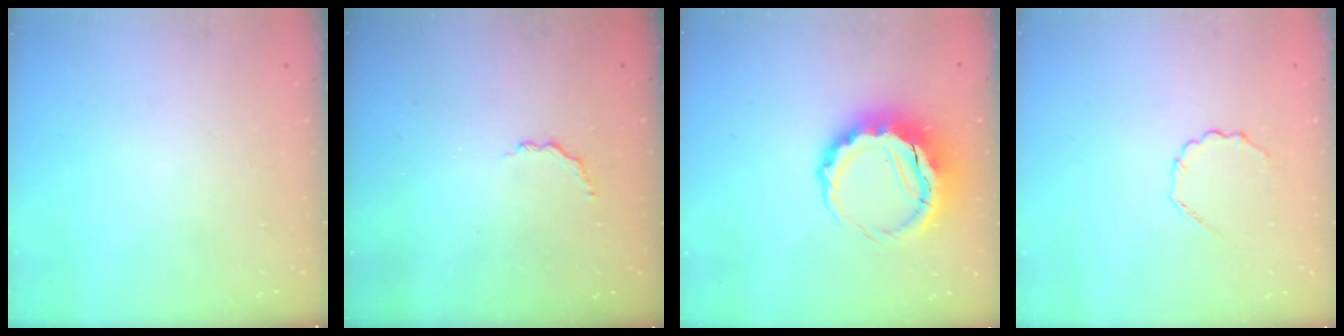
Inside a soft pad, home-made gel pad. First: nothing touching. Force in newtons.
{"total": 2.6, "press": 2.4, "slide": 1.0}
{"total": 8.2, "press": 7.9, "slide": 2.0}
{"total": 3.8, "press": 3.5, "slide": 1.3}